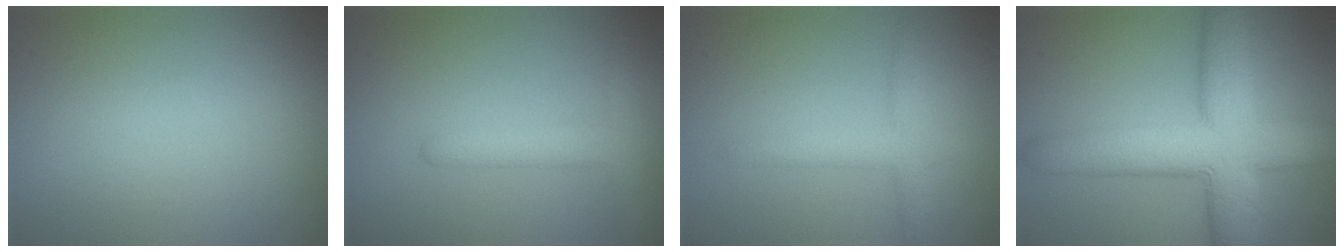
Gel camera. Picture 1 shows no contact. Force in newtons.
{"total": 3.4, "press": 3.4, "slide": 0.2}
{"total": 2.9, "press": 2.9, "slide": 0.2}
{"total": 10.7, "press": 10.7, "slide": 0.4}